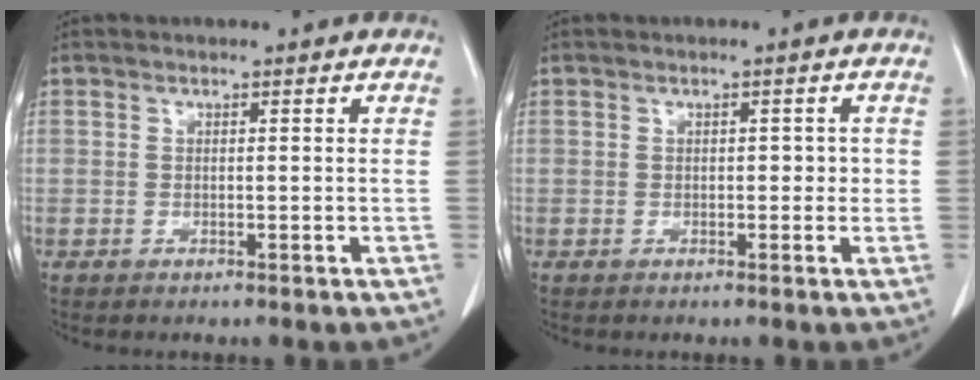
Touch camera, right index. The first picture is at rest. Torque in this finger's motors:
{"motor_torque": [0.07, -0.13, 0.10, 0.02]}